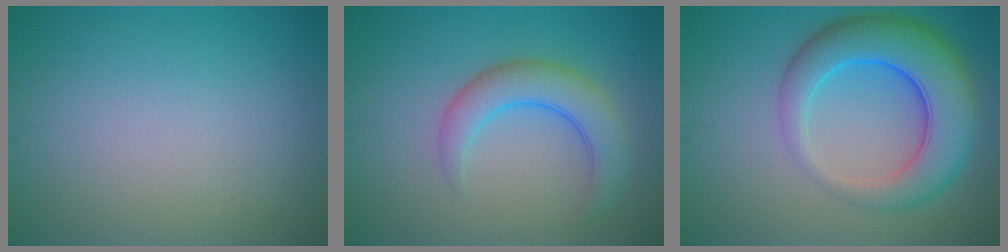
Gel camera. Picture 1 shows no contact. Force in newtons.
{"total": 4.2, "press": 4.2, "slide": 0.3}
{"total": 8.3, "press": 8.3, "slide": 0.2}